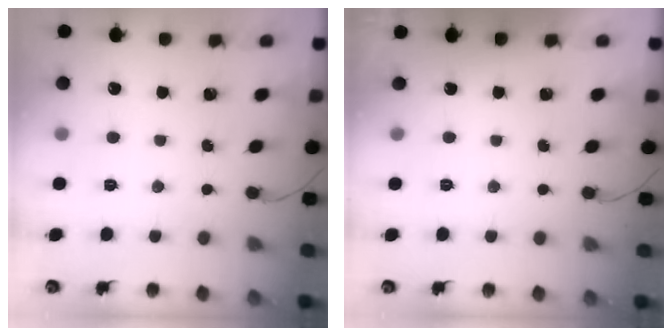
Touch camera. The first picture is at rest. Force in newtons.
{"total": 0.0}